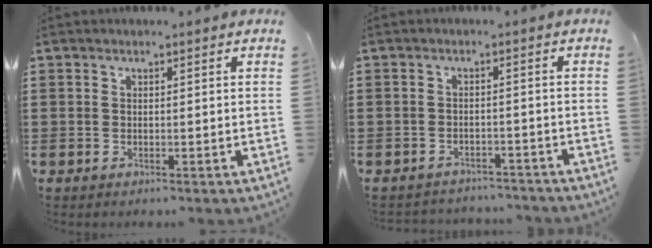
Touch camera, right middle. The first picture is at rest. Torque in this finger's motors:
{"motor_torque": [0.60, 0.79, -0.02, -0.01]}